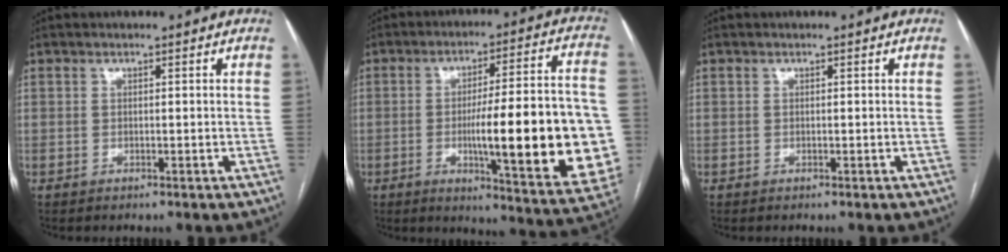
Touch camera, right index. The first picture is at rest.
{"total": 23.7, "force": [-3.8, 3.4, 23.2], "torque": [-0.254, 0.011, -0.042]}
{"total": 0.0}